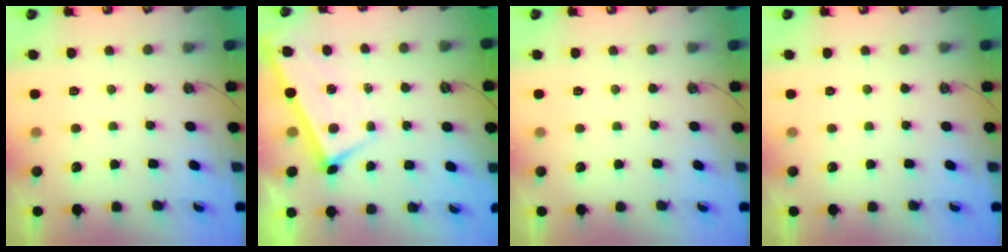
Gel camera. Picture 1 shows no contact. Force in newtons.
{"total": 0.9, "press": 0.3, "slide": 0.8}
{"total": 0.0}
{"total": 0.0}